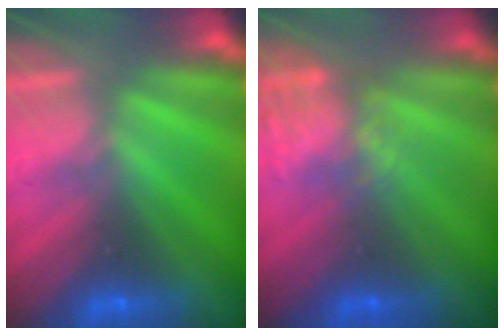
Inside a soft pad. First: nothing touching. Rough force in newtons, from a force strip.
{"total": 4.4}